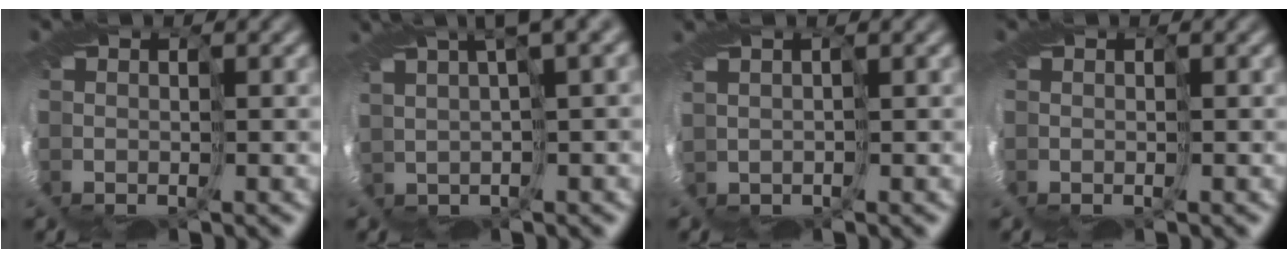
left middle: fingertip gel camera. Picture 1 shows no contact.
{"total": 3.6, "force": [2.3, -2.0, 2.0], "torque": [-0.019, 0.014, 0.043]}
{"total": 2.8, "force": [0.3, -2.1, -1.8], "torque": [0.033, 0.004, 0.010]}
{"total": 0.0}